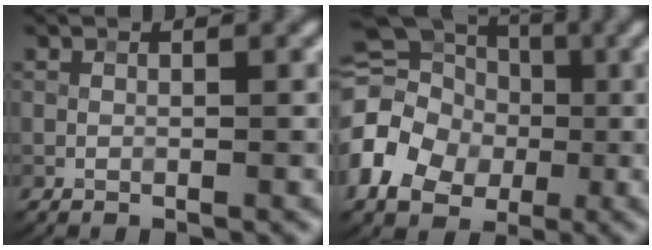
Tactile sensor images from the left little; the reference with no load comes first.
{"total": 10.0, "force": [-2.1, 8.0, 5.6], "torque": [-0.114, -0.009, -0.048]}